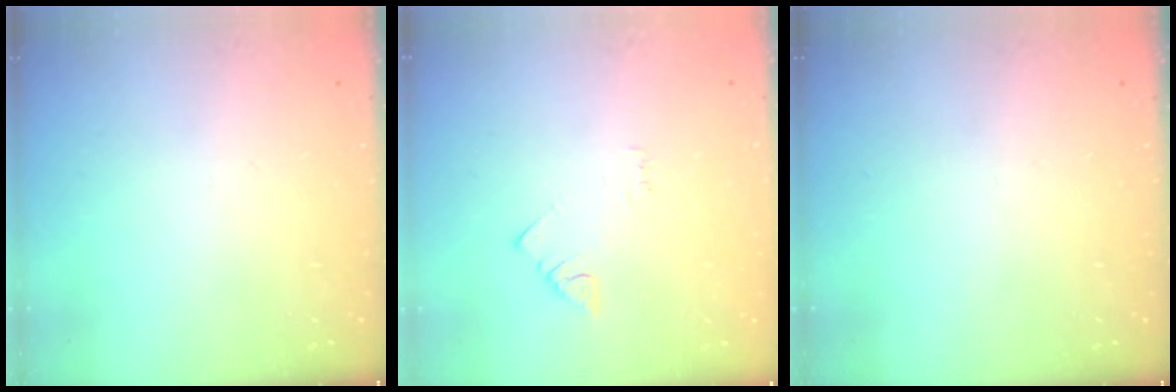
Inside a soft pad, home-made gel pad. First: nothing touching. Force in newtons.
{"total": 1.5, "press": 1.5, "slide": 0.3}
{"total": 0.0}